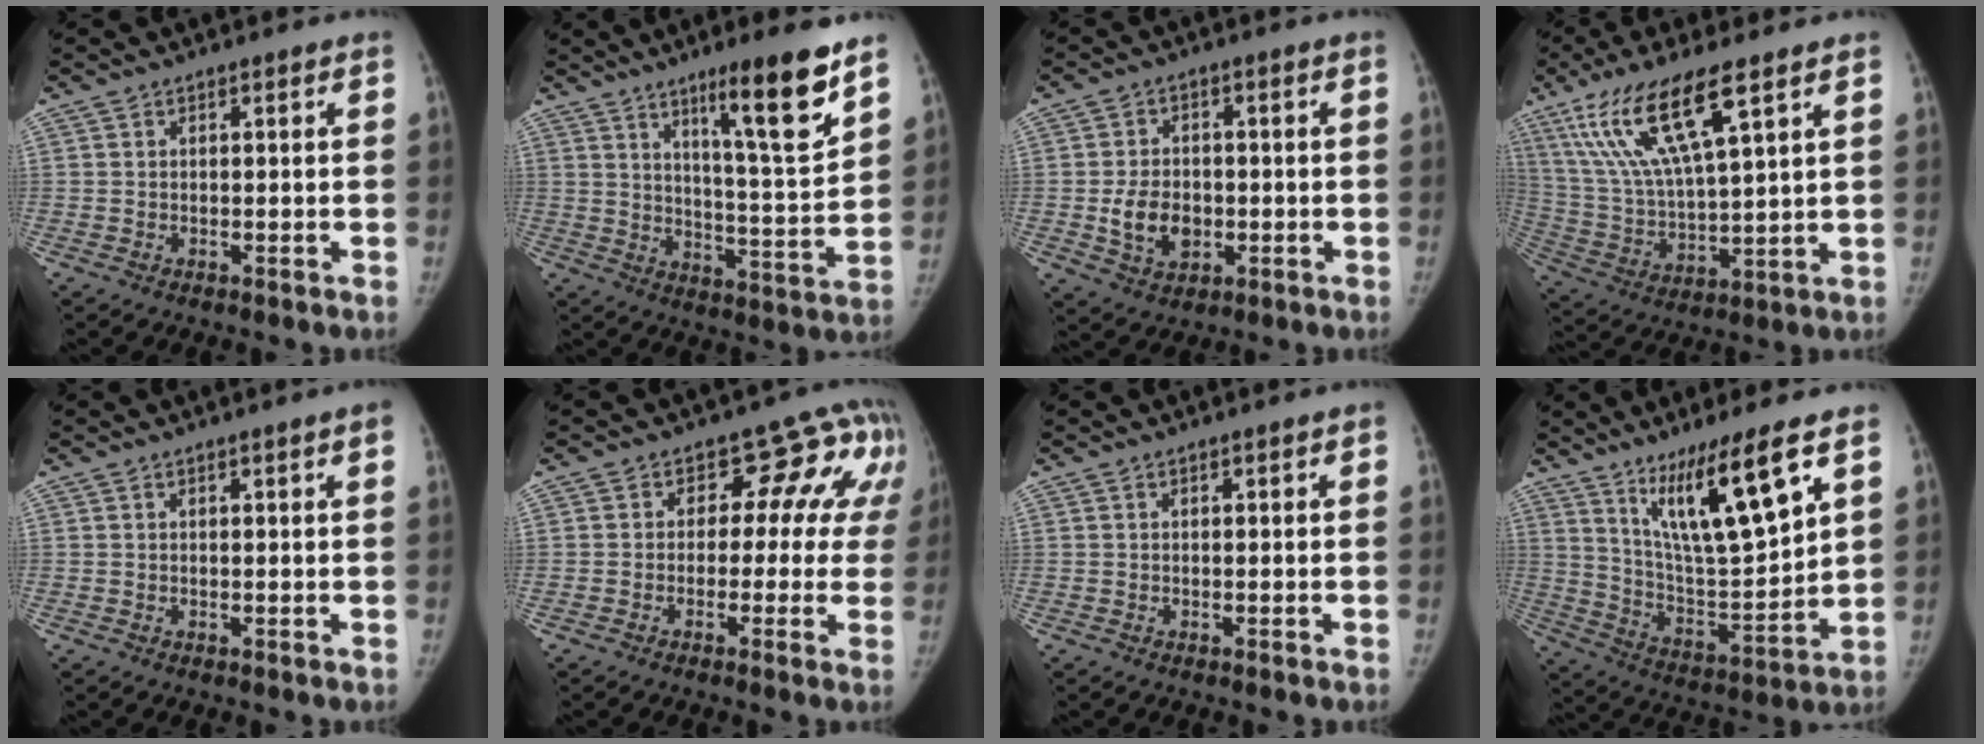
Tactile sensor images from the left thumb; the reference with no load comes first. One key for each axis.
{"total": 15.0, "fx": 9.4, "fy": 1.4, "fz": 11.6, "tx": -0.162, "ty": -0.069, "tz": 0.152}
{"total": 7.8, "fx": -1.3, "fy": 5.9, "fz": 5.0, "tx": -0.069, "ty": 0.003, "tz": -0.016}
{"total": 17.6, "fx": 9.4, "fy": 4.2, "fz": 14.2, "tx": -0.290, "ty": -0.029, "tz": 0.188}
{"total": 2.3, "fx": 1.2, "fy": 0.0, "fz": 2.0, "tx": -0.028, "ty": -0.001, "tz": 0.015}
{"total": 9.9, "fx": 2.4, "fy": 7.8, "fz": 5.5, "tx": 0.000, "ty": 0.013, "tz": 0.012}
{"total": 1.1, "fx": 0.5, "fy": 0.3, "fz": 1.0, "tx": -0.012, "ty": 0.002, "tz": 0.007}
{"total": 17.3, "fx": 9.6, "fy": 3.0, "fz": 14.1, "tx": -0.231, "ty": -0.061, "tz": 0.185}